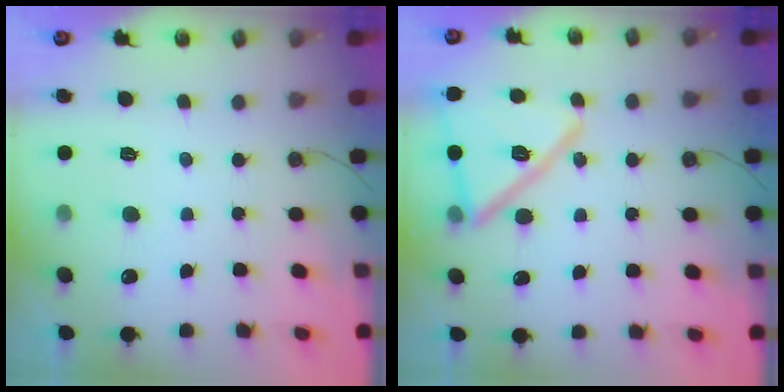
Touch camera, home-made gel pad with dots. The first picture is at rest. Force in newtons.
{"total": 16.7, "press": 16.7, "slide": 0.7}